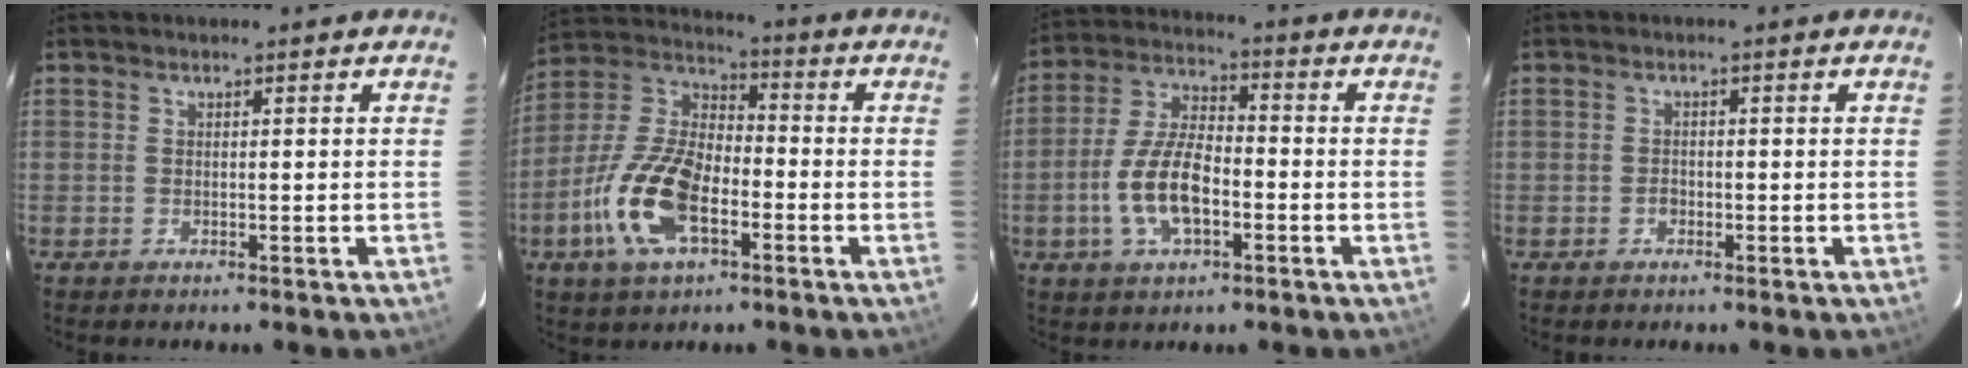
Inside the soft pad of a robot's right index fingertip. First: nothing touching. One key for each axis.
{"total": 16.0, "fx": -6.2, "fy": 7.8, "fz": 12.6, "tx": -0.274, "ty": 0.001, "tz": -0.122}
{"total": 11.4, "fx": -3.6, "fy": 5.1, "fz": 9.5, "tx": -0.199, "ty": 0.004, "tz": -0.066}
{"total": 1.3, "fx": -0.6, "fy": 1.1, "fz": 0.4, "tx": -0.007, "ty": 0.002, "tz": -0.009}